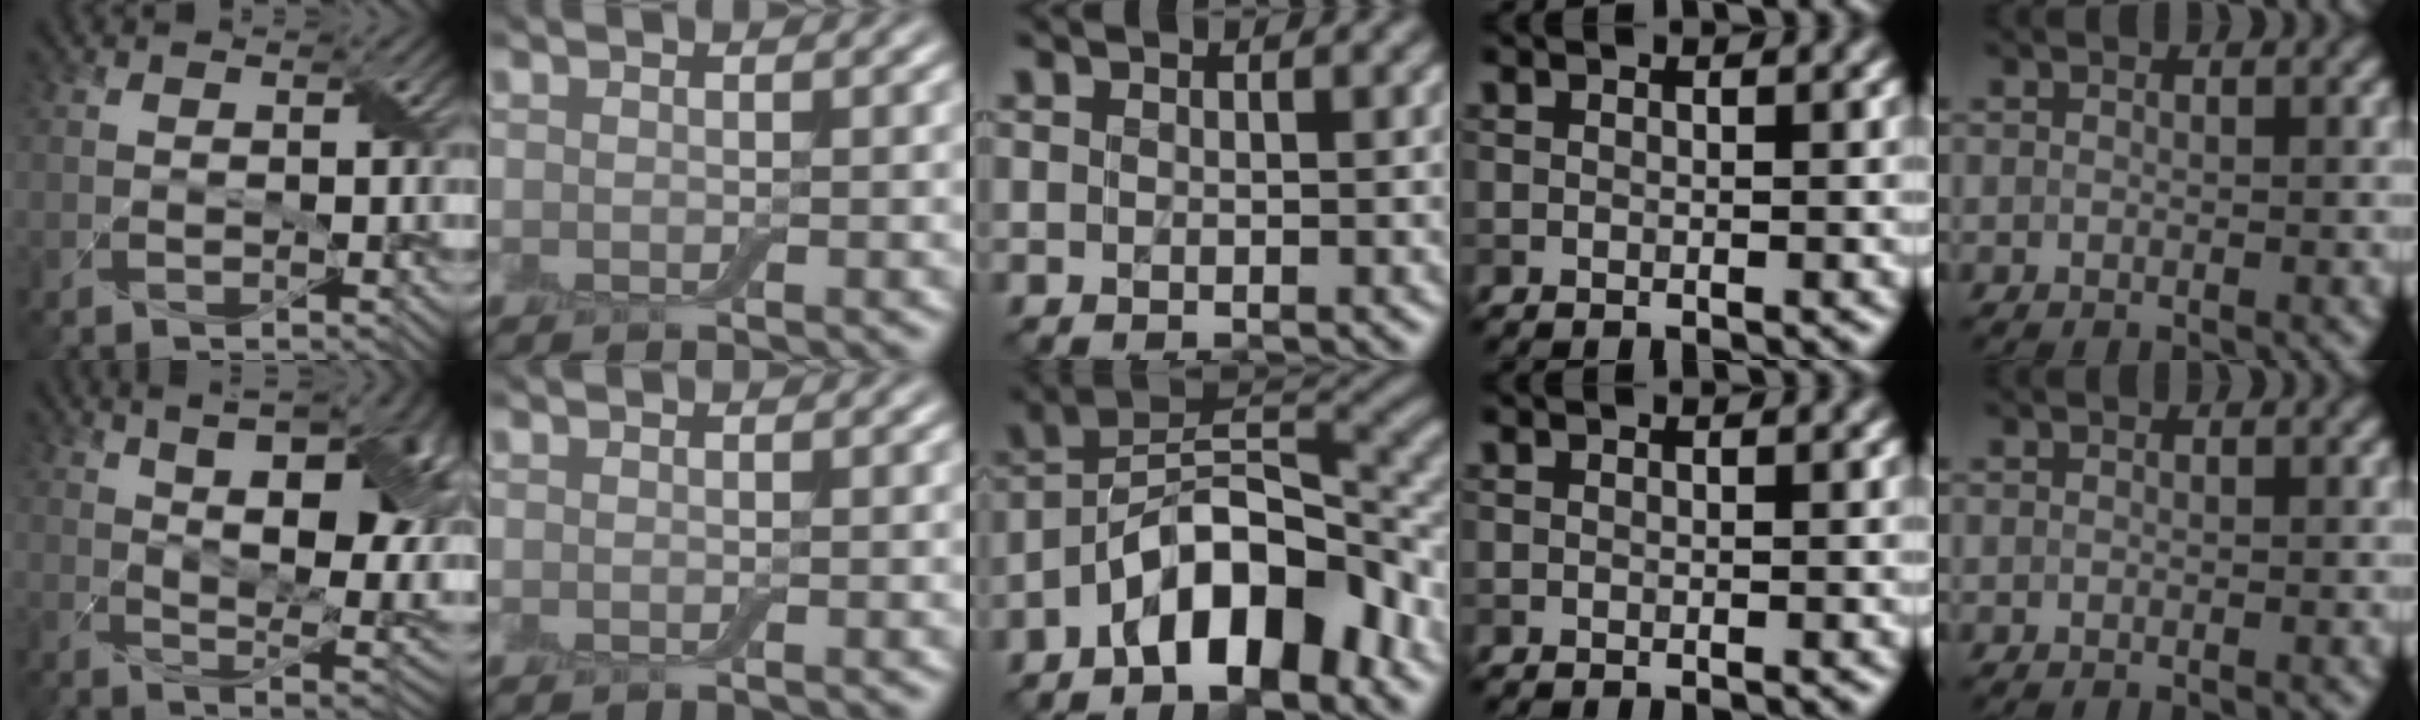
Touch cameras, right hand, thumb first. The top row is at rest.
{"thumb": {"total": 17.0, "force": [5.2, 7.3, 14.4], "torque": [-0.204, 0.030, 0.078]}, "middle": {"total": 9.8, "force": [-5.5, 3.7, 7.2], "torque": [-0.102, 0.020, -0.104]}}